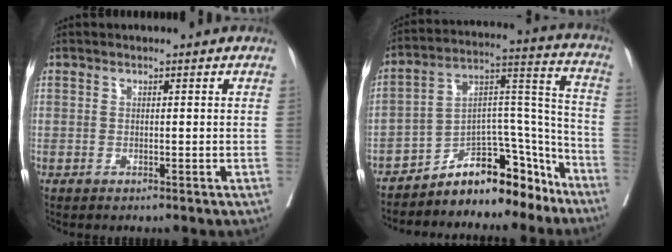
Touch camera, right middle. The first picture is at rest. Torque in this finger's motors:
{"motor_torque": [1.09, -1.05, 0.17, 0.06]}